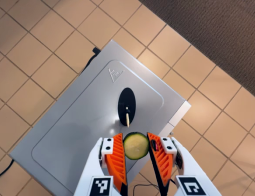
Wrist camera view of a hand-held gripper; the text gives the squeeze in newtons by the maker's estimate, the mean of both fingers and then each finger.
{"total": 8.7, "left": 8.8, "right": 8.7}